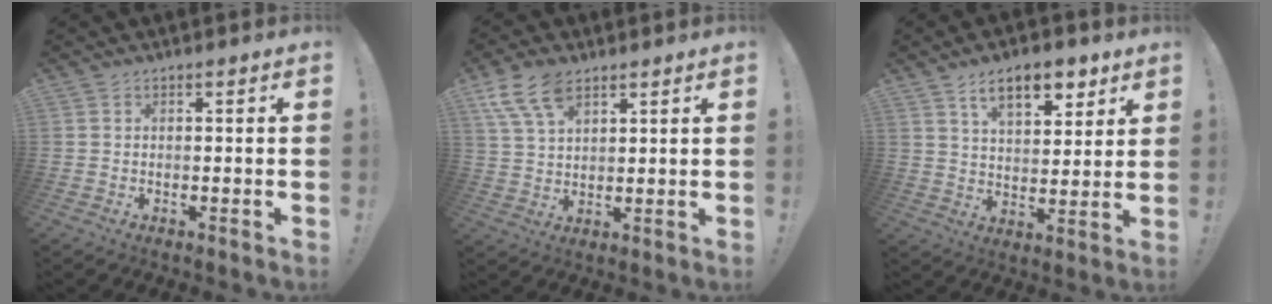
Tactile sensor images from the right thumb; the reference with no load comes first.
{"total": 9.8, "force": [6.0, 4.9, 5.9], "torque": [-0.118, -0.013, 0.119]}
{"total": 12.0, "force": [7.1, 5.5, 7.9], "torque": [-0.120, -0.024, 0.125]}